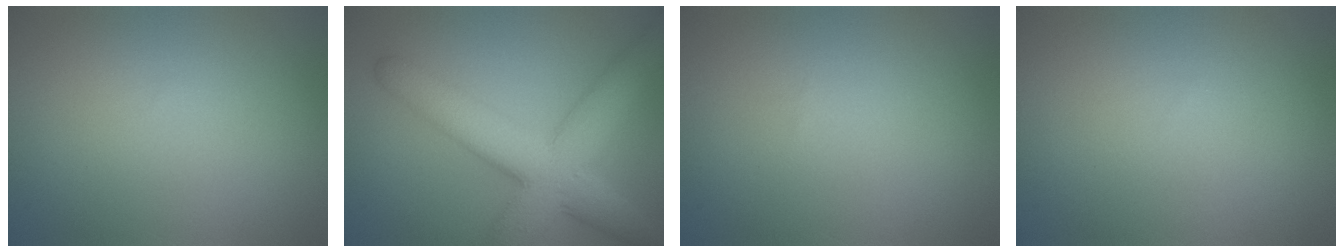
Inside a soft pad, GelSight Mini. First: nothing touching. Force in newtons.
{"total": 8.3, "press": 8.3, "slide": 0.2}
{"total": 0.0}
{"total": 0.0}